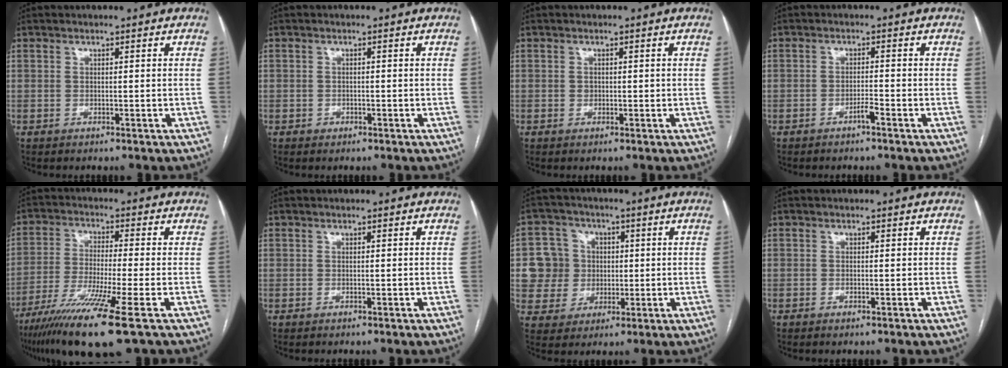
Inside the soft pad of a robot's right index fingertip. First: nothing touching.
{"total": 1.0, "force": [-0.5, 0.9, 0.1], "torque": [-0.001, 0.004, -0.008]}
{"total": 1.3, "force": [0.1, 1.2, 0.5], "torque": [-0.009, 0.003, 0.006]}
{"total": 1.4, "force": [-1.1, 0.0, 1.0], "torque": [-0.016, 0.002, -0.017]}
{"total": 13.6, "force": [-8.3, -1.0, 10.7], "torque": [-0.214, -0.039, -0.148]}
{"total": 0.0}
{"total": 8.1, "force": [0.6, 8.0, 1.4], "torque": [-0.039, 0.029, 0.022]}
{"total": 0.5, "force": [-0.3, 0.0, 0.4], "torque": [-0.008, -0.001, -0.005]}